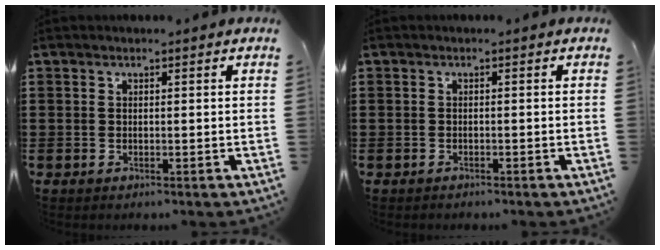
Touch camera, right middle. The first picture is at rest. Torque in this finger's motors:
{"motor_torque": [-0.26, 0.14, 0.04, -0.01]}